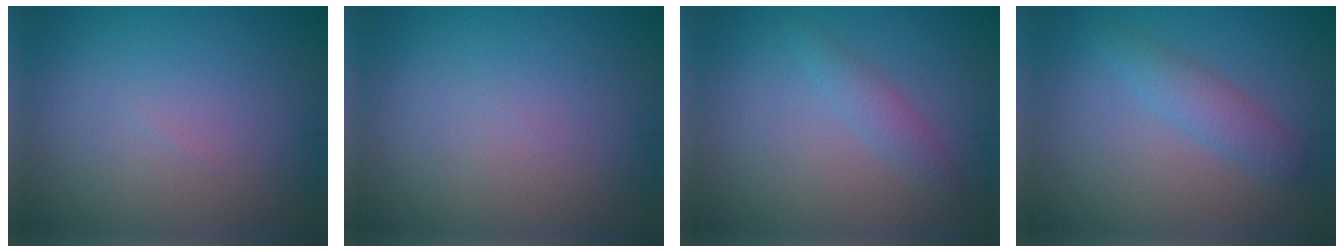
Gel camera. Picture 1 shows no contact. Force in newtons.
{"total": 0.0}
{"total": 1.5, "press": 1.5, "slide": 0.1}
{"total": 2.3, "press": 2.3, "slide": 0.0}